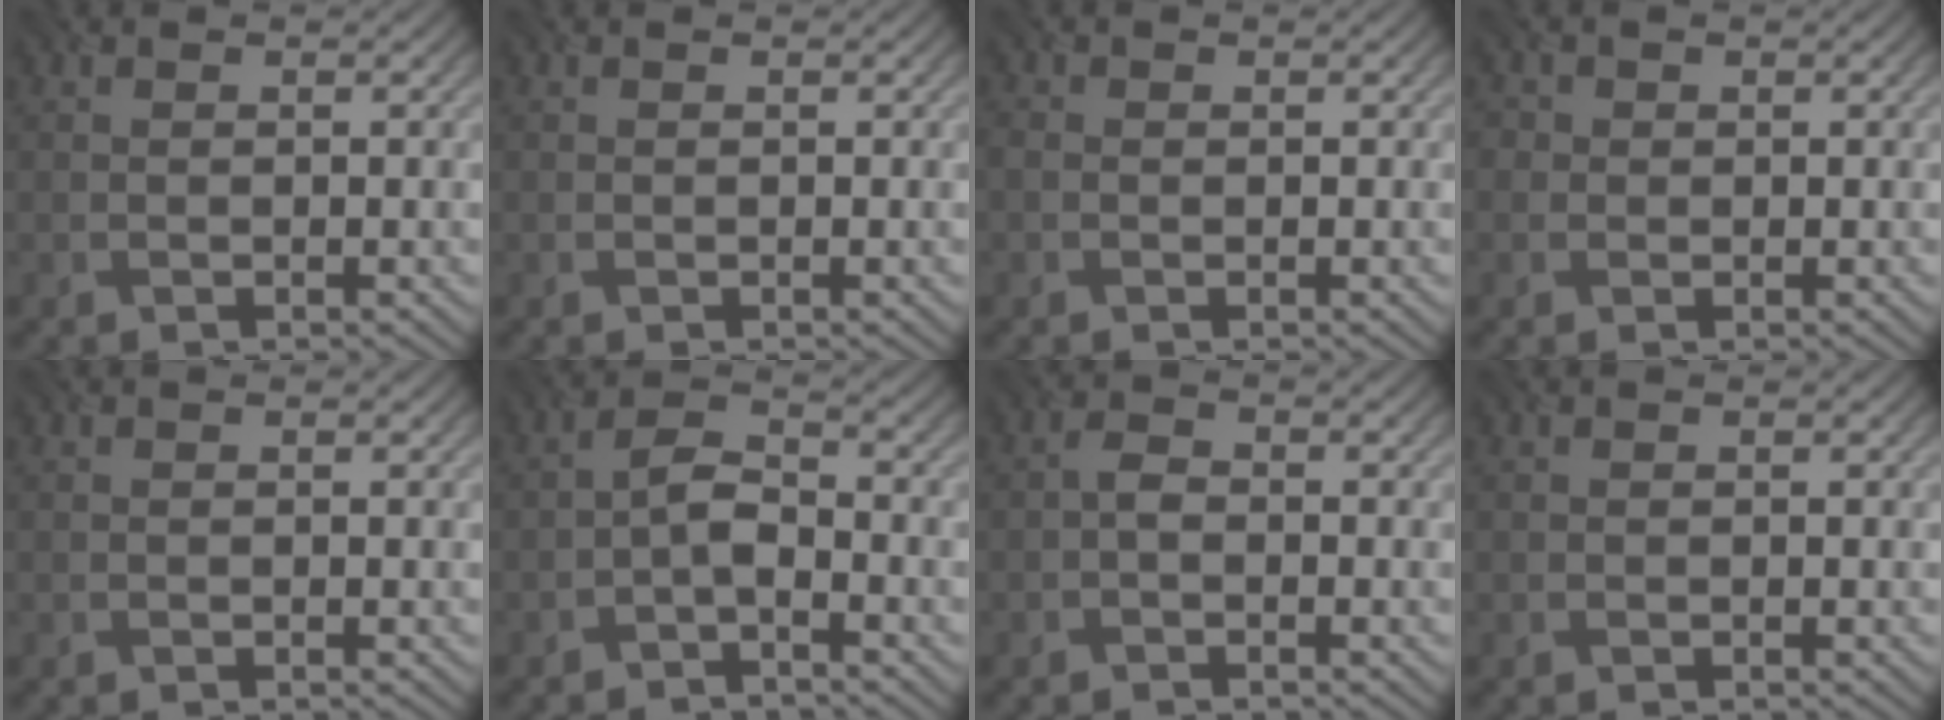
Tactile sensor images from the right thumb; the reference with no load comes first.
{"total": 0.0}
{"total": 1.1, "force": [-0.3, 0.9, 0.5], "torque": [-0.014, -0.001, -0.008]}
{"total": 1.3, "force": [0.3, 1.3, 0.3], "torque": [-0.006, 0.001, -0.003]}
{"total": 0.0}
{"total": 3.0, "force": [-1.6, 1.1, 2.2], "torque": [-0.041, 0.011, -0.039]}
{"total": 1.4, "force": [-0.7, 0.8, 0.9], "torque": [-0.019, 0.005, -0.016]}
{"total": 0.0}